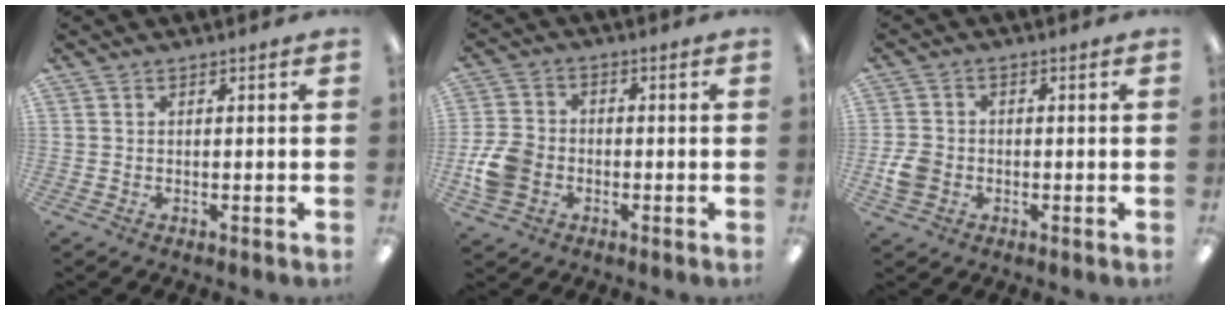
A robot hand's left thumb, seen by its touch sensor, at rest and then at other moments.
{"total": 8.8, "force": [-2.3, 7.0, 4.8], "torque": [-0.096, 0.019, -0.041]}
{"total": 5.1, "force": [-1.5, 4.1, 2.6], "torque": [-0.046, 0.006, -0.028]}